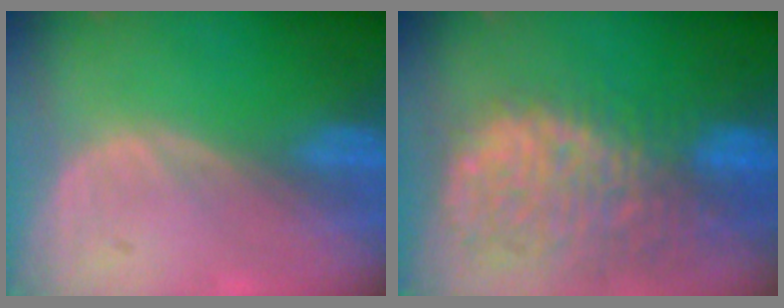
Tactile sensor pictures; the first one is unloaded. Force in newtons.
{"total": 13.8, "press": 11.3, "slide": 7.9}